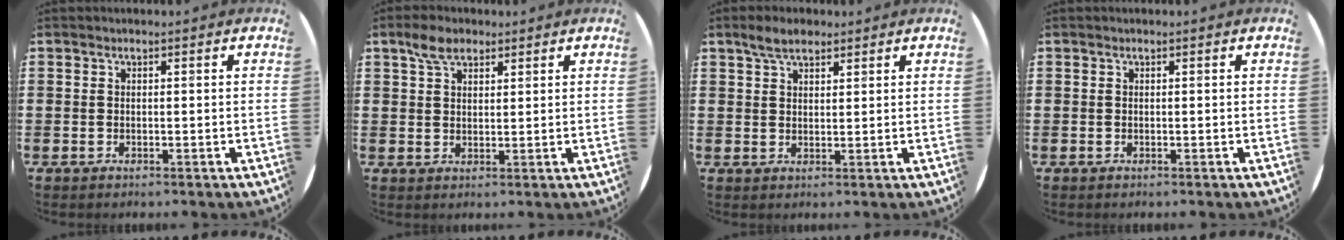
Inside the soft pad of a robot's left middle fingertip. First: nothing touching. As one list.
[{"total": 4.0, "force": [2.9, 2.1, 1.9], "torque": [-0.028, 0.001, 0.050]}, {"total": 3.5, "force": [2.9, 1.6, 1.2], "torque": [-0.013, 0.000, 0.051]}, {"total": 0.0}]